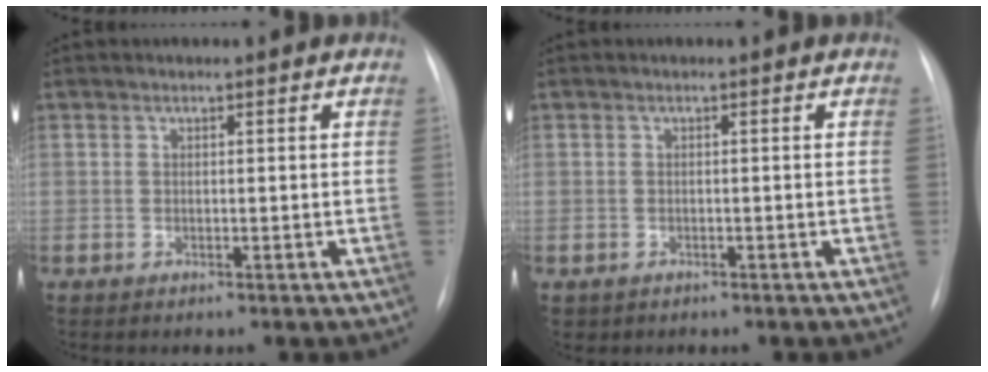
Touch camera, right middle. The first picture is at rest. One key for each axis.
{"total": 0.6, "fx": -0.4, "fy": 0.5, "fz": 0.1, "tx": -0.013, "ty": 0.000, "tz": -0.001}